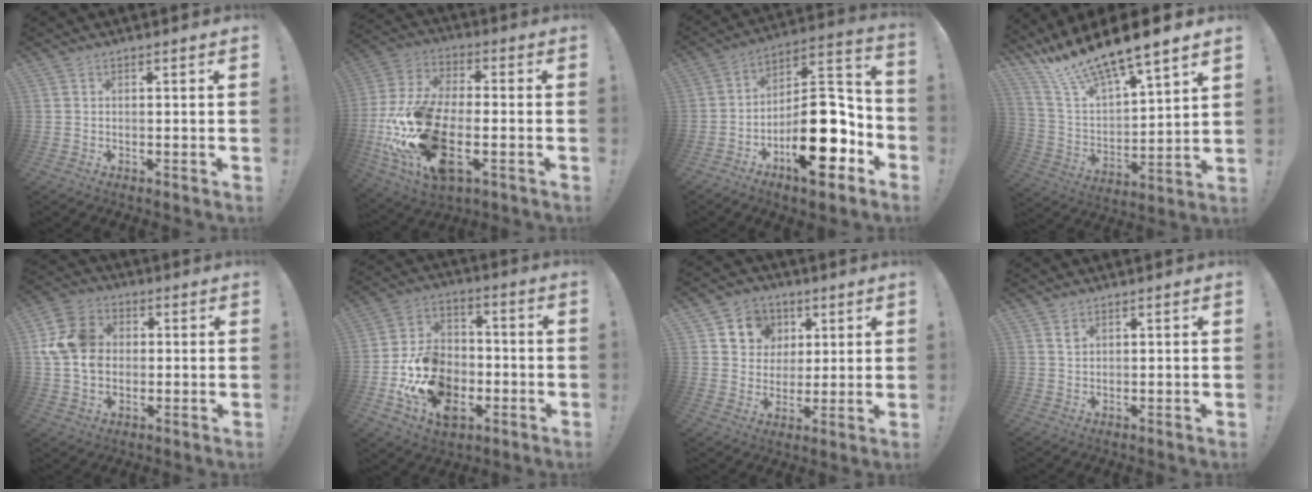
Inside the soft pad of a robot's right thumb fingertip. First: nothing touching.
{"total": 24.0, "force": [-6.4, 13.0, 19.2], "torque": [-0.383, 0.032, -0.098]}
{"total": 20.6, "force": [-7.6, 10.0, 16.3], "torque": [-0.240, 0.052, -0.111]}
{"total": 14.3, "force": [12.7, 2.1, 6.2], "torque": [-0.131, -0.104, 0.223]}
{"total": 14.3, "force": [1.1, 11.4, 8.6], "torque": [-0.157, 0.011, 0.027]}
{"total": 17.5, "force": [-6.3, 12.8, 10.2], "torque": [-0.172, 0.036, -0.102]}
{"total": 9.2, "force": [3.5, 8.3, 2.2], "torque": [-0.029, -0.021, 0.072]}
{"total": 1.5, "force": [1.0, 0.6, 0.8], "torque": [-0.006, -0.005, 0.017]}